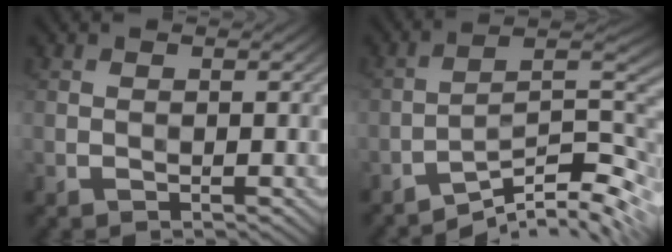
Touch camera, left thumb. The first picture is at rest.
{"total": 10.5, "force": [-7.2, 2.2, 7.3], "torque": [-0.111, 0.006, -0.126]}